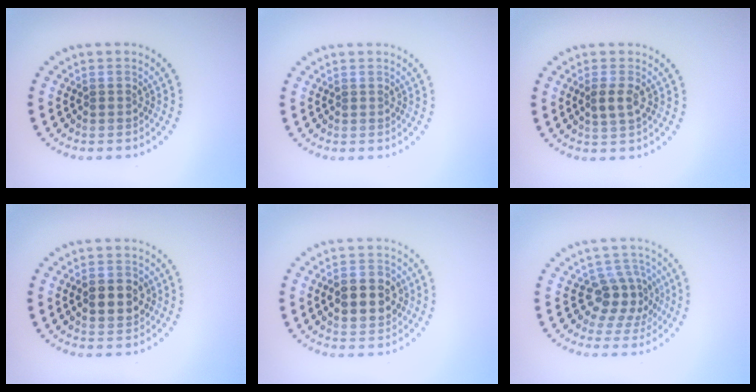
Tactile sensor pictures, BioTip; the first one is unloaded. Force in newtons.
{"total": 0.0}
{"total": 1.9, "press": 1.8, "slide": 0.5}
{"total": 3.7, "press": 3.7, "slide": 0.3}
{"total": 4.6, "press": 4.6, "slide": 0.1}
{"total": 3.6, "press": 3.0, "slide": 1.9}